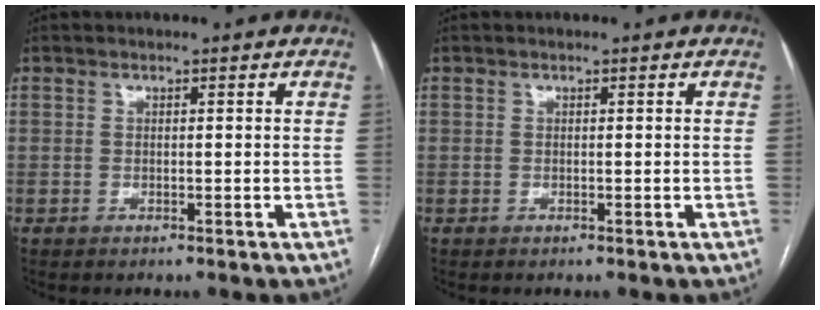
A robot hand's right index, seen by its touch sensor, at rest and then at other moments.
{"total": 0.0}